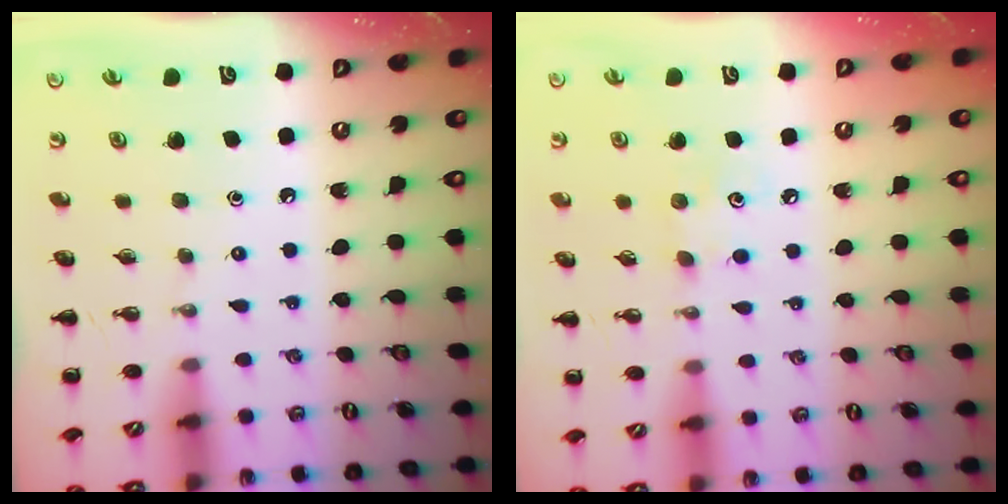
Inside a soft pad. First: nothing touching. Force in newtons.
{"total": 4.9, "press": 4.8, "slide": 1.1}